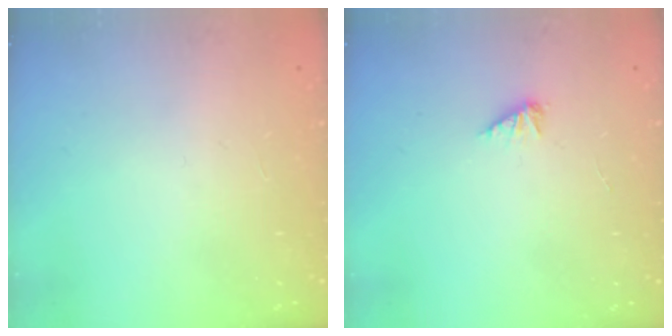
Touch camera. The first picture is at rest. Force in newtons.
{"total": 2.0, "press": 2.0, "slide": 0.3}